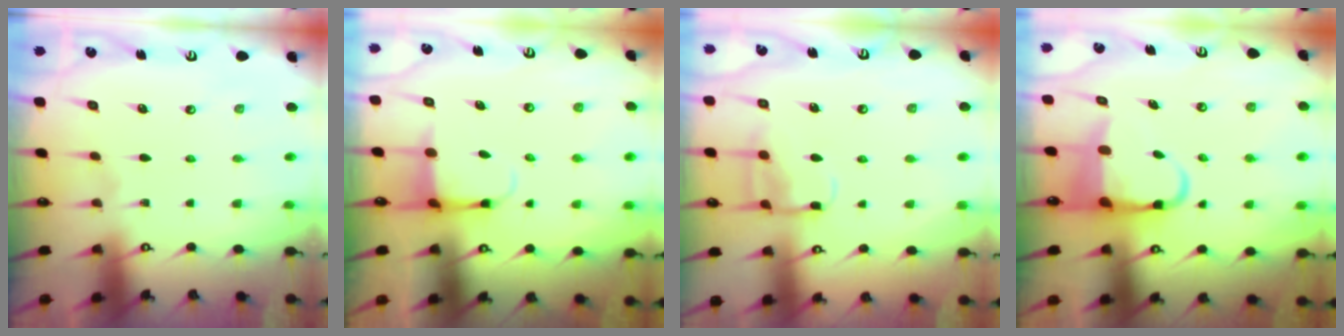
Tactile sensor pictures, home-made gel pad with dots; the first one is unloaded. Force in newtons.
{"total": 4.0, "press": 3.7, "slide": 1.3}
{"total": 11.1, "press": 11.1, "slide": 1.1}
{"total": 7.4, "press": 7.0, "slide": 2.5}